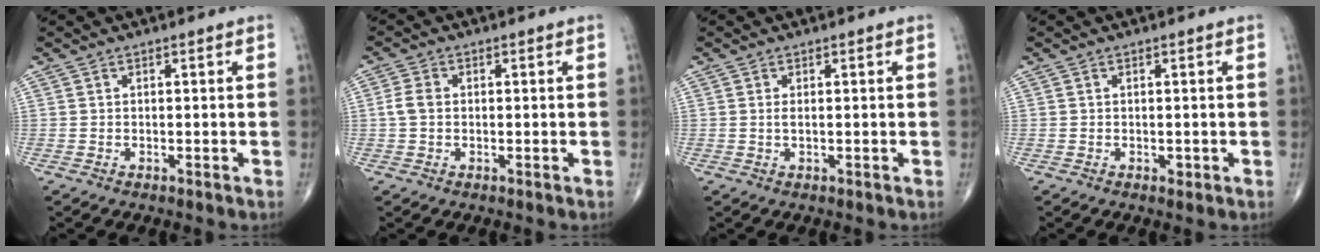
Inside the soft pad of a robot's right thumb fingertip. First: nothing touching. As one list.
[{"total": 3.0, "force": [0.0, 2.1, 2.1], "torque": [-0.048, 0.007, -0.003]}, {"total": 1.0, "force": [0.1, 0.3, 1.0], "torque": [-0.023, -0.002, 0.004]}, {"total": 0.7, "force": [-0.1, 0.5, 0.5], "torque": [-0.004, -0.001, -0.002]}]